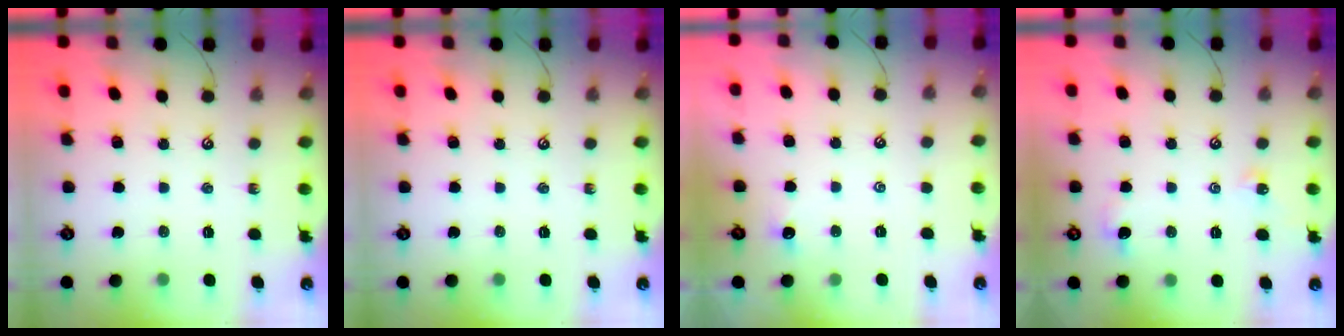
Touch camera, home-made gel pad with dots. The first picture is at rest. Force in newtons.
{"total": 0.0}
{"total": 1.0, "press": 0.9, "slide": 0.5}
{"total": 3.2, "press": 3.2, "slide": 0.5}